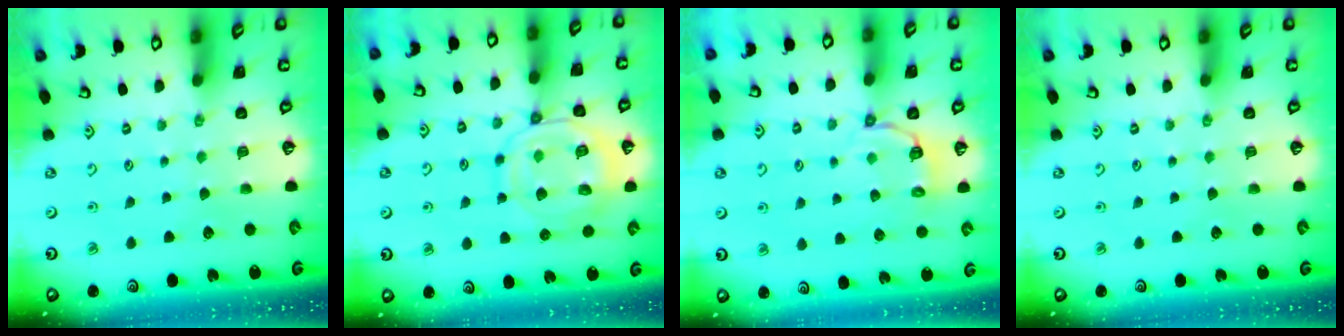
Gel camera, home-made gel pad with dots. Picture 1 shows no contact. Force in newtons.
{"total": 12.8, "press": 12.7, "slide": 1.6}
{"total": 4.9, "press": 3.7, "slide": 3.2}
{"total": 0.0}